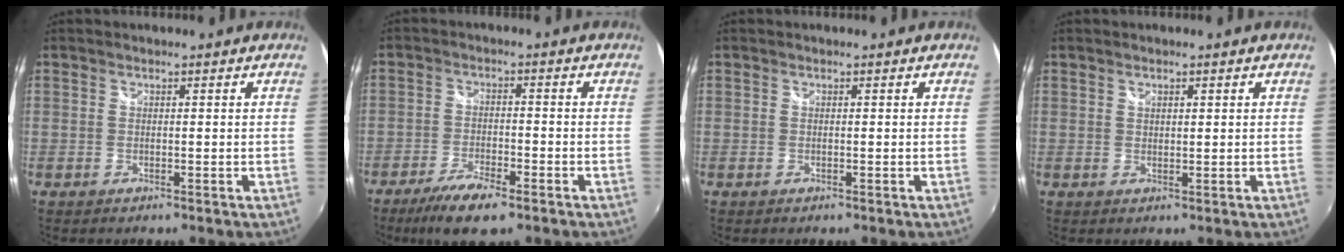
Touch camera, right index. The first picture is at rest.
{"total": 9.0, "force": [-6.1, 2.5, 6.1], "torque": [-0.142, -0.021, -0.113]}
{"total": 0.0}
{"total": 1.1, "force": [0.6, 0.6, 0.6], "torque": [-0.007, 0.001, 0.011]}